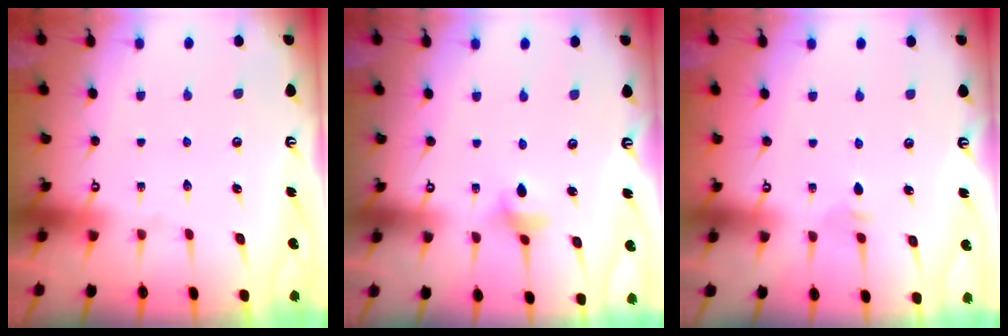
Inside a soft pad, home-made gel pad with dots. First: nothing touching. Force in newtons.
{"total": 2.8, "press": 2.8, "slide": 0.3}
{"total": 2.8, "press": 2.7, "slide": 0.6}